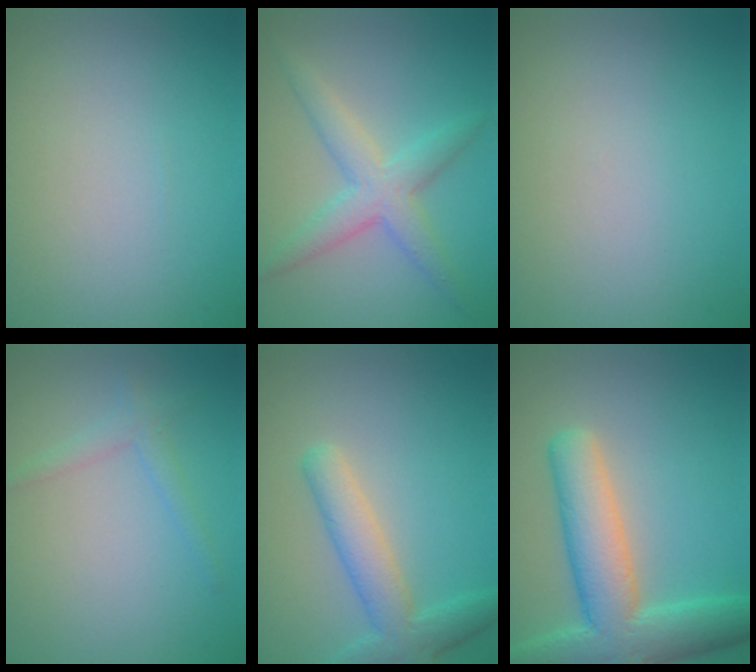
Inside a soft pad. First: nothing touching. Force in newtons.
{"total": 4.1, "press": 4.1, "slide": 0.1}
{"total": 0.0}
{"total": 1.5, "press": 1.5, "slide": 0.0}
{"total": 4.4, "press": 4.4, "slide": 0.2}
{"total": 8.6, "press": 8.6, "slide": 0.6}